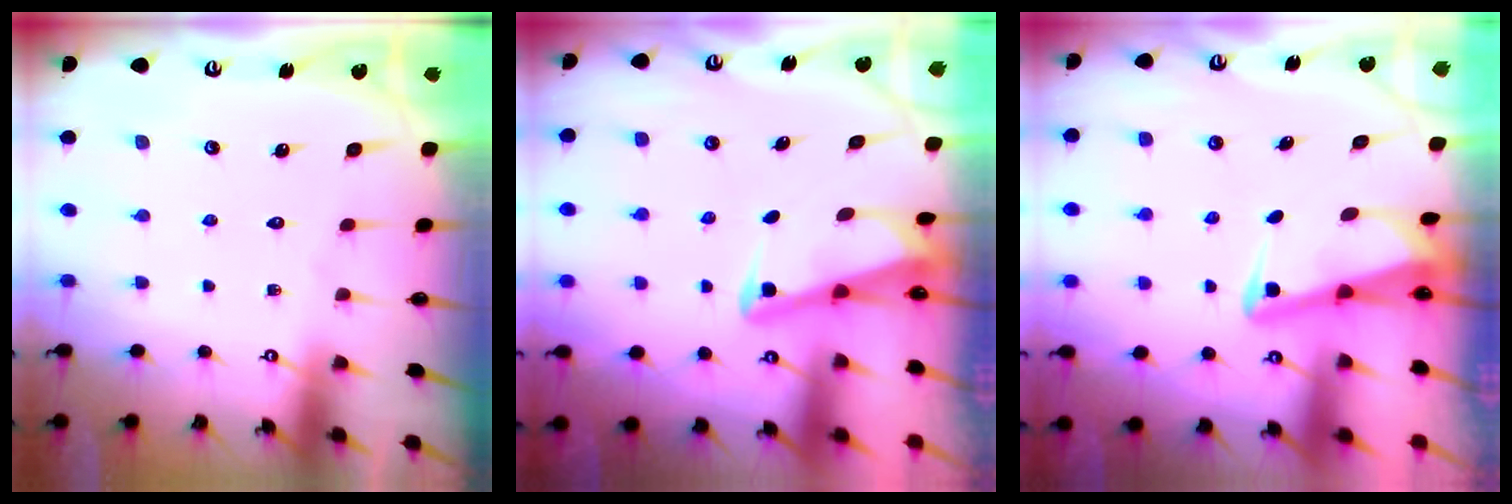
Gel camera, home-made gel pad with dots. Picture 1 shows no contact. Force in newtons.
{"total": 2.9, "press": 2.8, "slide": 0.3}
{"total": 3.0, "press": 3.0, "slide": 0.3}